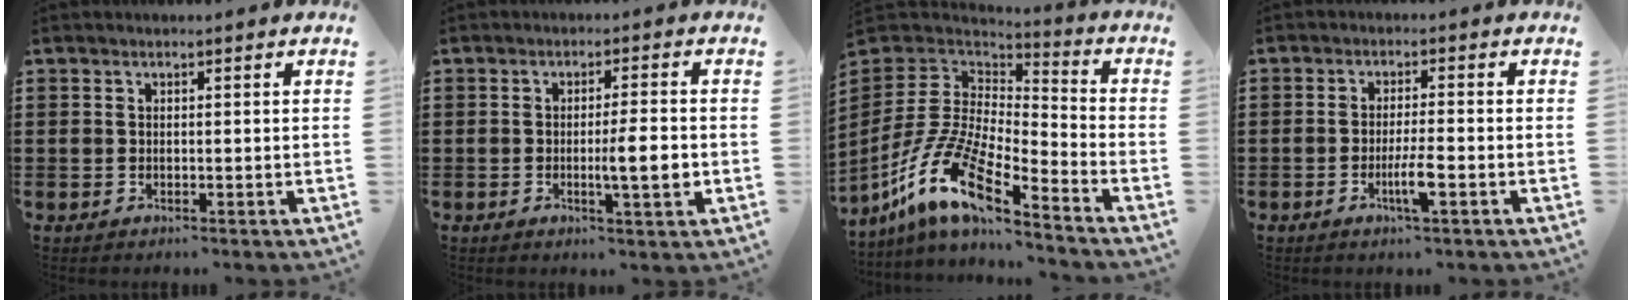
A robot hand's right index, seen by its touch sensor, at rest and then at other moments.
{"total": 5.5, "force": [-1.0, 0.6, 5.4], "torque": [-0.089, -0.006, -0.017]}
{"total": 13.6, "force": [-9.1, 4.0, 9.3], "torque": [-0.219, 0.001, -0.189]}
{"total": 4.4, "force": [-1.8, 0.4, 4.0], "torque": [-0.074, -0.006, -0.033]}